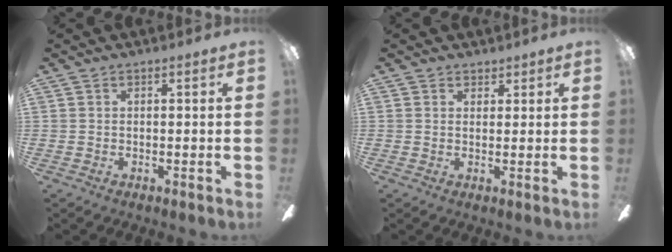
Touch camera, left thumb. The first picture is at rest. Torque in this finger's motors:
{"motor_torque": [-0.15, -0.11, -0.19, -0.22, -0.03]}